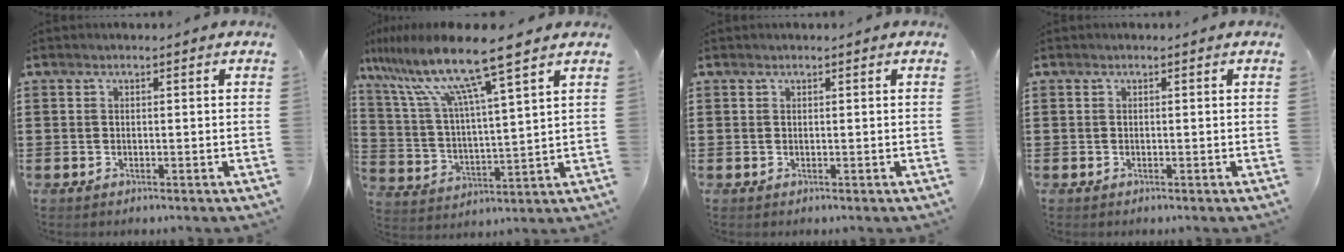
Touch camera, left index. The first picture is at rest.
{"total": 11.8, "force": [8.8, -0.1, 7.8], "torque": [-0.183, -0.049, 0.142]}
{"total": 0.0}
{"total": 0.0}